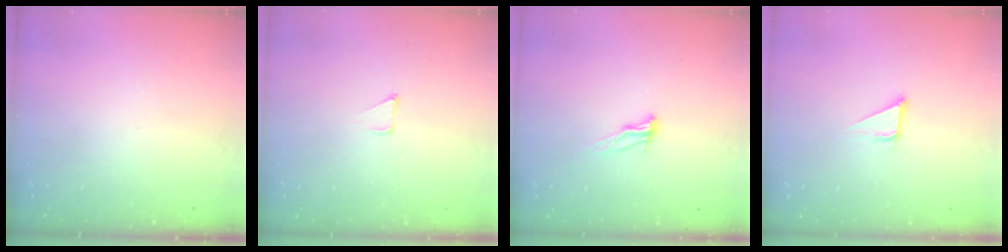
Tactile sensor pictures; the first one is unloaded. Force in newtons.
{"total": 2.8, "press": 2.8, "slide": 0.2}
{"total": 8.7, "press": 8.4, "slide": 2.4}
{"total": 2.8, "press": 2.8, "slide": 0.2}